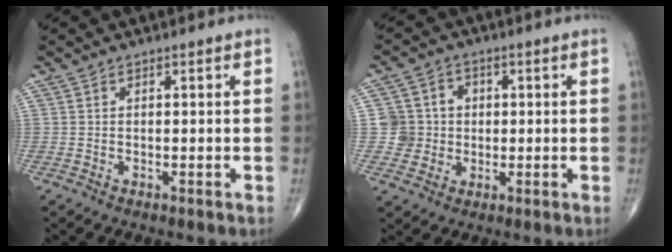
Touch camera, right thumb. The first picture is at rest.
{"total": 6.5, "force": [0.1, 6.5, 1.0], "torque": [0.018, 0.010, -0.001]}